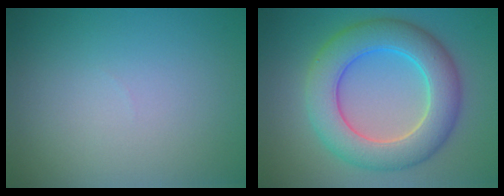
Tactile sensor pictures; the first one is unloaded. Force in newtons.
{"total": 8.0, "press": 8.0, "slide": 0.3}